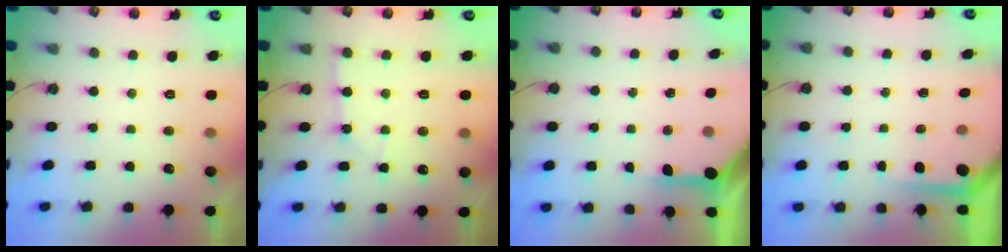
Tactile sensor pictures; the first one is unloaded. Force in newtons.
{"total": 5.9, "press": 5.8, "slide": 0.9}
{"total": 6.0, "press": 6.0, "slide": 0.5}
{"total": 2.7, "press": 2.7, "slide": 0.4}